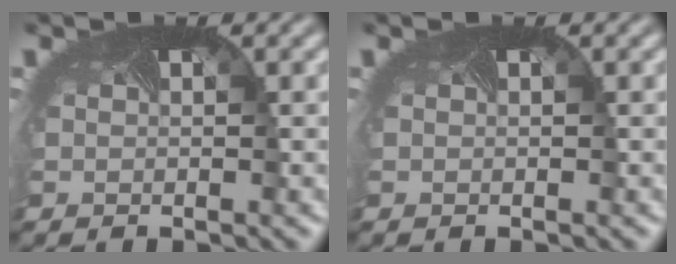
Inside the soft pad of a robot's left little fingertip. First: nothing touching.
{"total": 0.0}